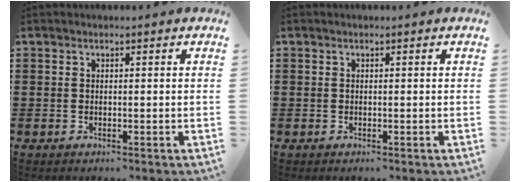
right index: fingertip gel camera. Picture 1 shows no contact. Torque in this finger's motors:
{"motor_torque": [-0.43, 0.53, 0.00, -0.02]}